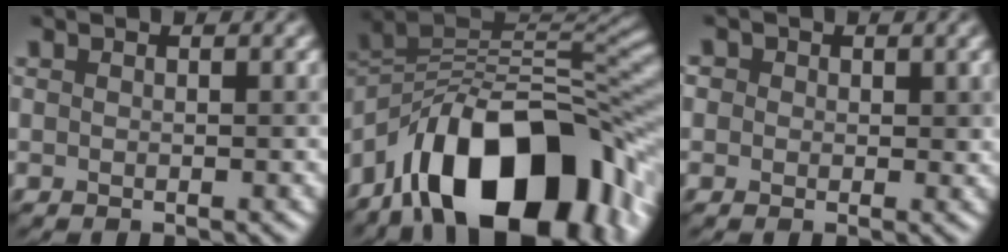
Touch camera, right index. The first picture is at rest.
{"total": 16.3, "force": [-8.2, 8.1, 11.6], "torque": [-0.172, 0.020, -0.138]}
{"total": 2.6, "force": [1.0, 2.1, 1.1], "torque": [-0.011, 0.012, -0.002]}